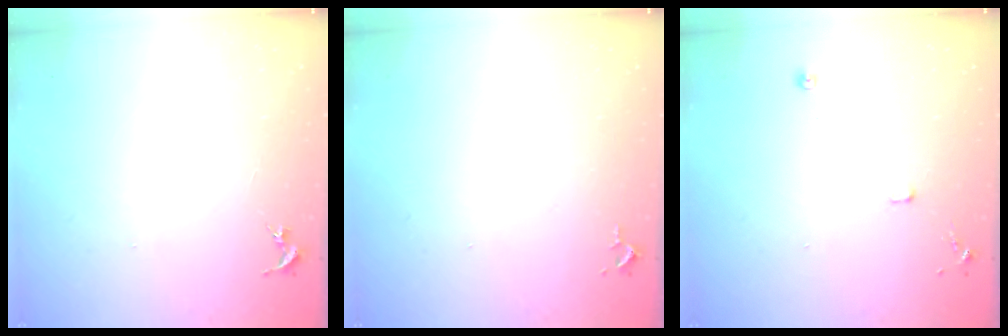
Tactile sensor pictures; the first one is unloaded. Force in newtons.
{"total": 2.6, "press": 2.6, "slide": 0.4}
{"total": 7.4, "press": 7.4, "slide": 0.8}